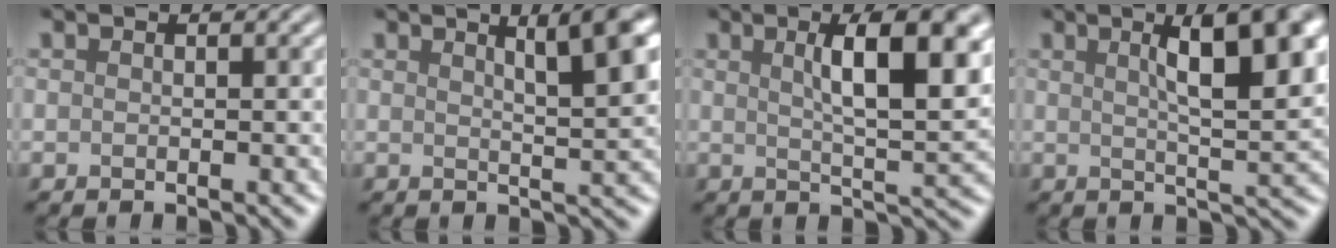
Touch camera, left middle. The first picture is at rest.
{"total": 5.5, "force": [2.7, 1.2, 4.6], "torque": [-0.036, 0.017, 0.033]}
{"total": 8.9, "force": [2.5, 2.5, 8.2], "torque": [-0.097, 0.010, 0.040]}
{"total": 9.1, "force": [3.1, 2.5, 8.2], "torque": [-0.090, 0.018, 0.044]}